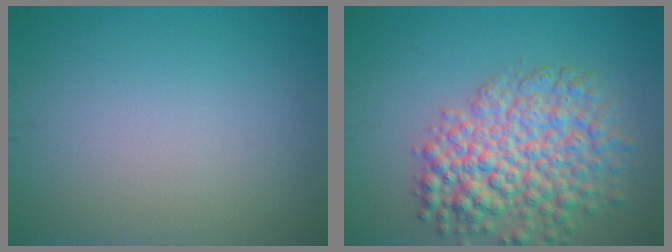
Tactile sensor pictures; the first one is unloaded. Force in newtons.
{"total": 7.5, "press": 7.5, "slide": 0.3}